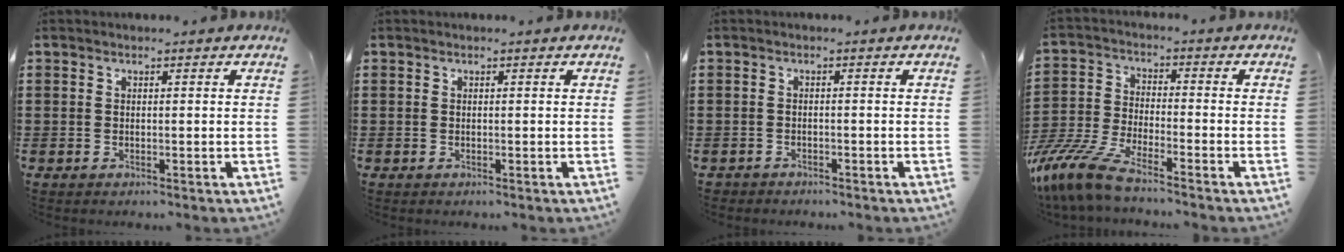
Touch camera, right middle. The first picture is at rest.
{"total": 0.0}
{"total": 1.4, "force": [-1.4, 0.2, -0.1], "torque": [-0.002, 0.001, -0.031]}
{"total": 9.1, "force": [-8.0, 1.1, 4.3], "torque": [-0.119, -0.004, -0.166]}